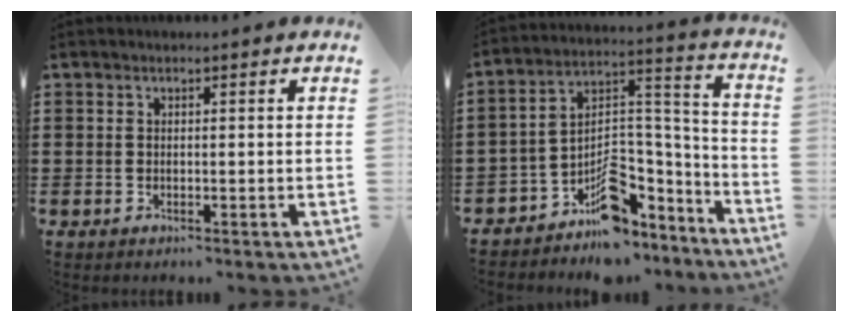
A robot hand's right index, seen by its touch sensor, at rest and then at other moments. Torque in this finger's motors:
{"motor_torque": [1.68, -0.46, 0.41, 0.19]}